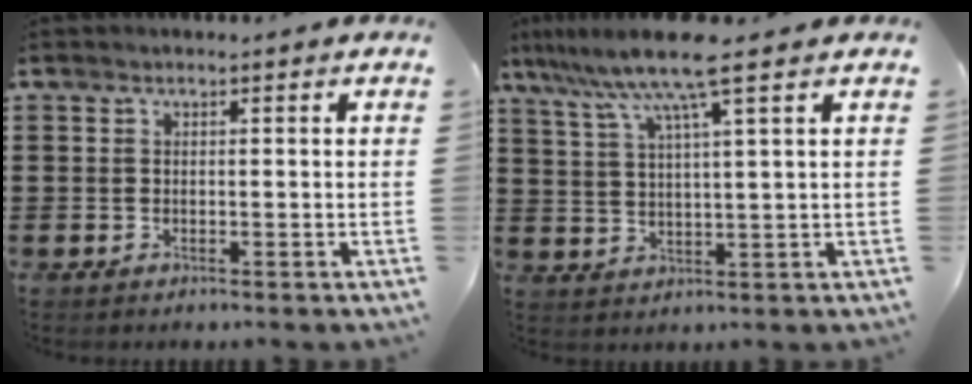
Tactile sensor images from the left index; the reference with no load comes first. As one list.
[{"total": 9.0, "force": [6.3, 0.0, 6.5], "torque": [-0.145, -0.015, 0.106]}]